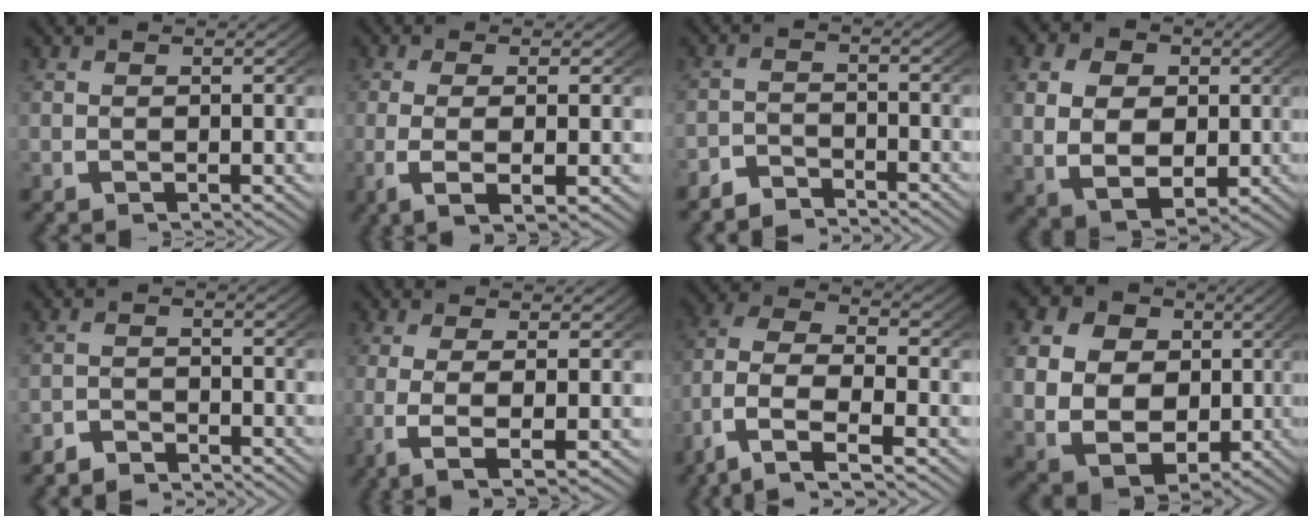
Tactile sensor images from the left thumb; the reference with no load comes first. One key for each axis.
{"total": 4.8, "fx": -0.8, "fy": 1.4, "fz": 4.6, "tx": -0.096, "ty": -0.011, "tz": -0.006}
{"total": 3.1, "fx": -3.1, "fy": 0.5, "fz": 0.1, "tx": 0.002, "ty": -0.008, "tz": -0.062}
{"total": 9.2, "fx": -0.1, "fy": 7.1, "fz": 5.8, "tx": -0.116, "ty": -0.037, "tz": 0.012}
{"total": 2.8, "fx": -2.8, "fy": 0.4, "fz": 0.1, "tx": 0.002, "ty": -0.007, "tz": -0.056}
{"total": 5.6, "fx": -0.9, "fy": 1.8, "fz": 5.2, "tx": -0.113, "ty": -0.017, "tz": -0.003}
{"total": 10.7, "fx": -3.2, "fy": 6.8, "fz": 7.7, "tx": -0.187, "ty": -0.047, "tz": -0.038}
{"total": 16.0, "fx": 0.0, "fy": 13.1, "fz": 9.3, "tx": -0.212, "ty": -0.055, "tz": 0.009}